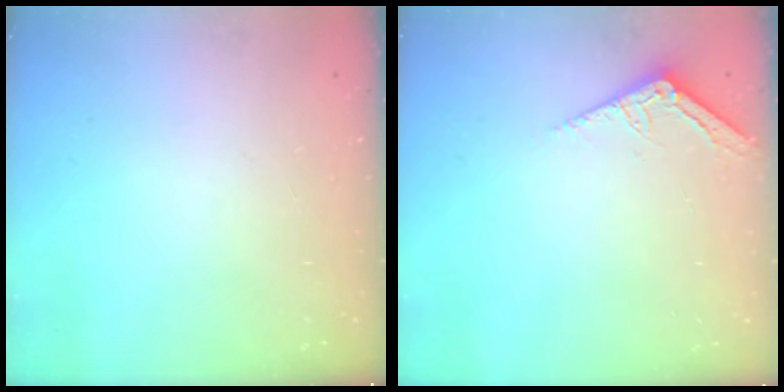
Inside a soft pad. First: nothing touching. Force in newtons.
{"total": 3.2, "press": 3.2, "slide": 0.3}